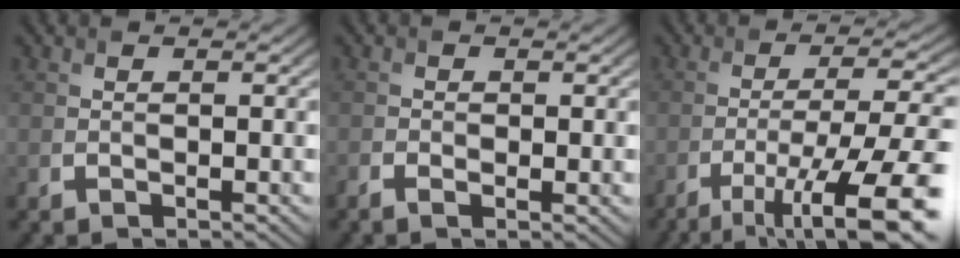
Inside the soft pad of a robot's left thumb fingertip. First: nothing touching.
{"total": 1.6, "force": [-0.6, 1.1, 1.0], "torque": [-0.028, -0.004, -0.012]}
{"total": 13.1, "force": [-7.3, 2.9, 10.4], "torque": [-0.171, -0.004, -0.113]}